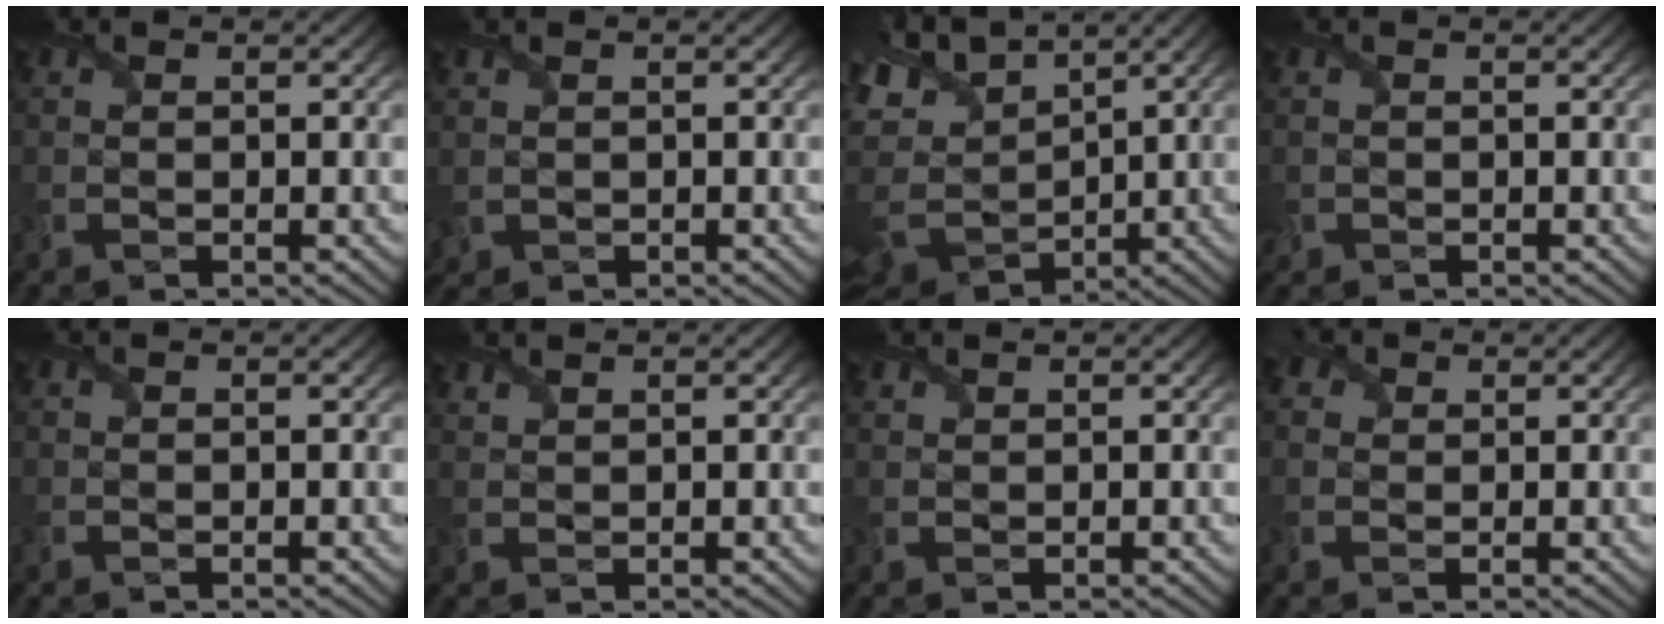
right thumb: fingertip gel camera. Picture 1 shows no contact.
{"total": 1.5, "force": [0.8, 1.2, 0.5], "torque": [-0.018, -0.001, 0.019]}
{"total": 14.2, "force": [3.7, 8.4, 10.8], "torque": [-0.259, 0.009, 0.086]}
{"total": 1.1, "force": [0.2, 1.0, 0.2], "torque": [-0.009, -0.001, 0.002]}
{"total": 0.0}
{"total": 1.3, "force": [1.2, 0.3, 0.3], "torque": [-0.012, 0.001, 0.030]}
{"total": 1.0, "force": [0.9, 0.3, 0.1], "torque": [-0.006, 0.002, 0.025]}
{"total": 2.8, "force": [1.4, 2.2, 1.0], "torque": [-0.030, 0.004, 0.022]}